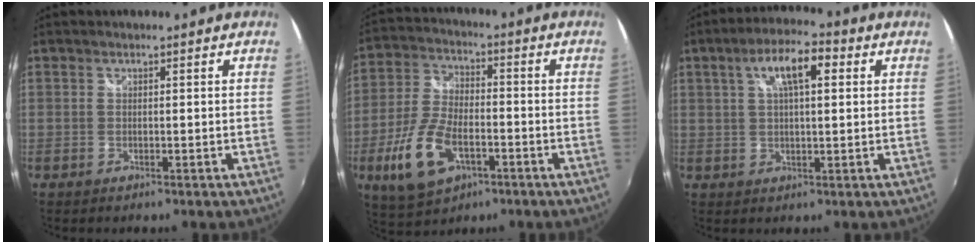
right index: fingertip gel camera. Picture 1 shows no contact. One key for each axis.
{"total": 13.5, "fx": -5.4, "fy": 7.1, "fz": 10.1, "tx": -0.228, "ty": -0.009, "tz": -0.096}
{"total": 8.9, "fx": 3.1, "fy": 3.1, "fz": 7.7, "tx": -0.135, "ty": 0.022, "tz": 0.050}